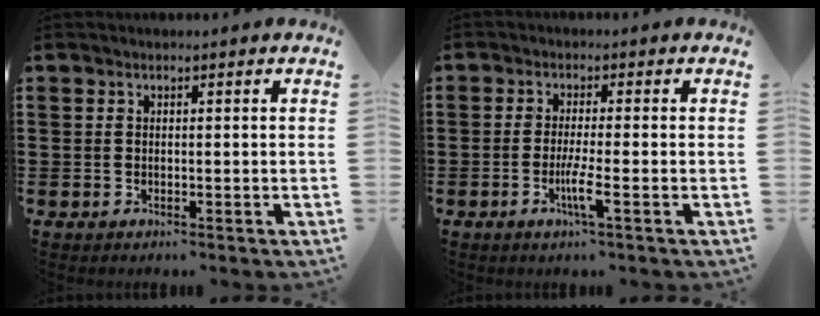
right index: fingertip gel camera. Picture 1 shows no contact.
{"total": 4.2, "force": [-1.6, 0.1, 3.9], "torque": [-0.073, -0.012, -0.030]}